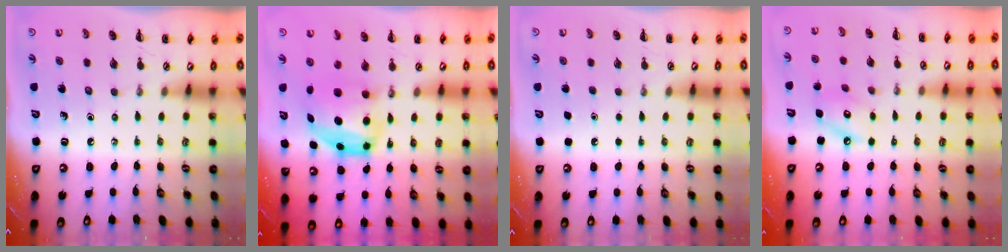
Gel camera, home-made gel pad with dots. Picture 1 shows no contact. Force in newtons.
{"total": 5.9, "press": 5.9, "slide": 0.7}
{"total": 1.6, "press": 1.6, "slide": 0.1}
{"total": 7.2, "press": 7.2, "slide": 0.4}